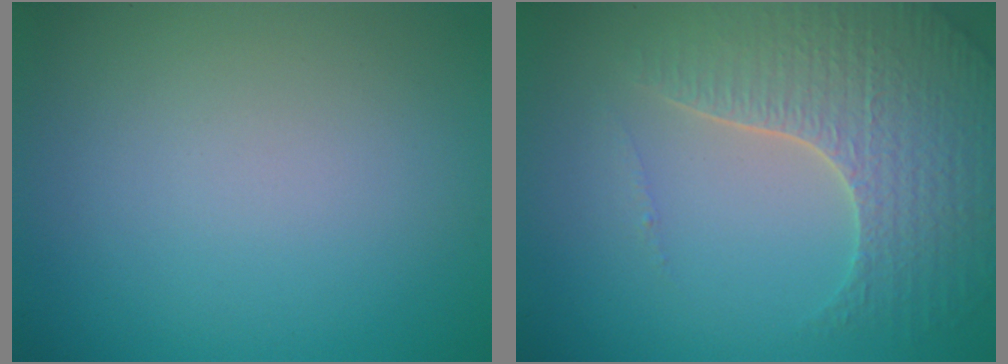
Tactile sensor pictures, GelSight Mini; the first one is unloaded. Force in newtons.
{"total": 5.1, "press": 4.5, "slide": 2.3}